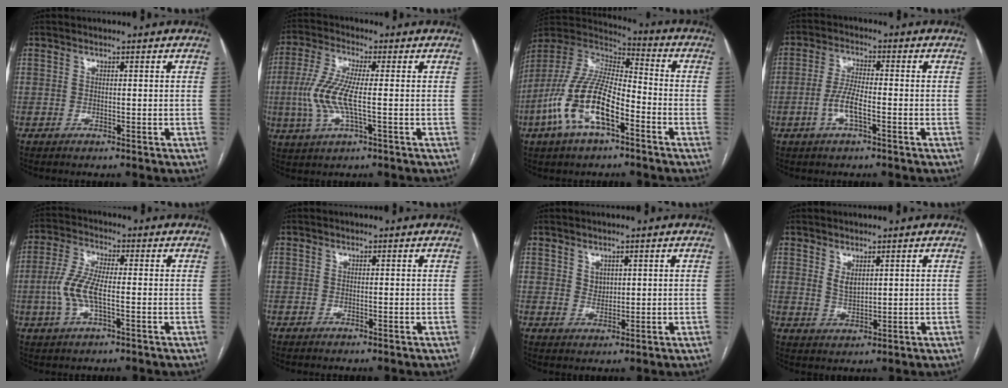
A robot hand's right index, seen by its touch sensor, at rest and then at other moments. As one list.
[{"total": 8.7, "force": [-1.0, 1.7, 8.5], "torque": [-0.197, -0.002, -0.024]}, {"total": 15.6, "force": [-6.2, 5.5, 13.2], "torque": [-0.282, 0.006, -0.116]}, {"total": 5.2, "force": [-1.8, 1.1, 4.8], "torque": [-0.100, 0.005, -0.036]}, {"total": 7.3, "force": [-1.2, 2.1, 6.9], "torque": [-0.160, 0.004, -0.028]}, {"total": 0.0}, {"total": 2.1, "force": [1.1, 1.6, 0.9], "torque": [-0.016, -0.003, 0.024]}, {"total": 2.7, "force": [1.5, 1.3, 1.8], "torque": [-0.036, -0.005, 0.037]}]